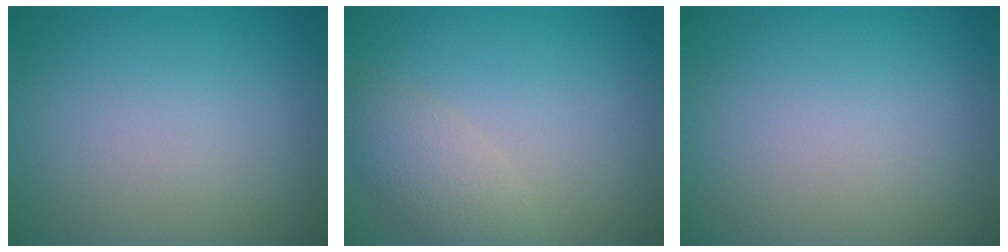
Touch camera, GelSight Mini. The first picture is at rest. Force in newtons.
{"total": 3.0, "press": 2.9, "slide": 0.4}
{"total": 0.0}